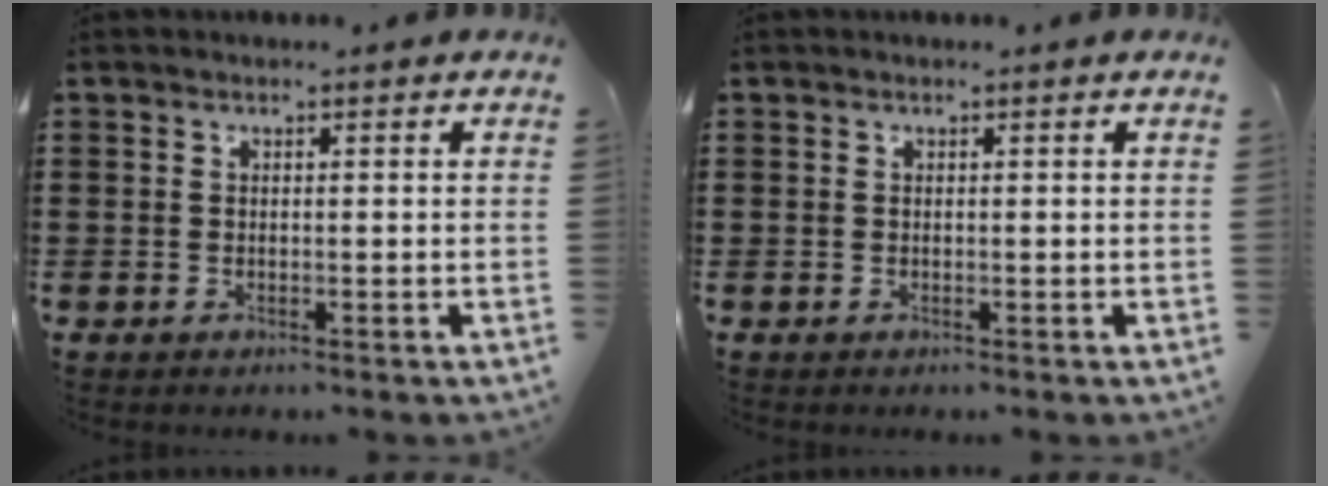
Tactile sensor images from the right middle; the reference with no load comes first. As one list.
[{"total": 0.0}]